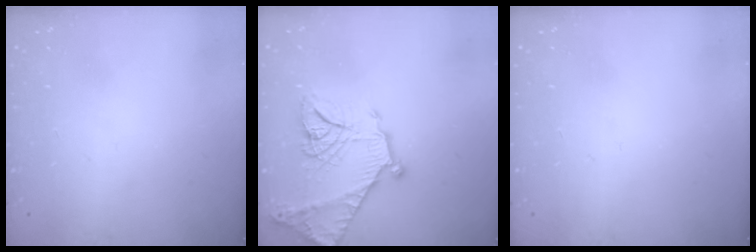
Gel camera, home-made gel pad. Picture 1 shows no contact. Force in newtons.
{"total": 20.7, "press": 20.6, "slide": 2.0}
{"total": 0.0}